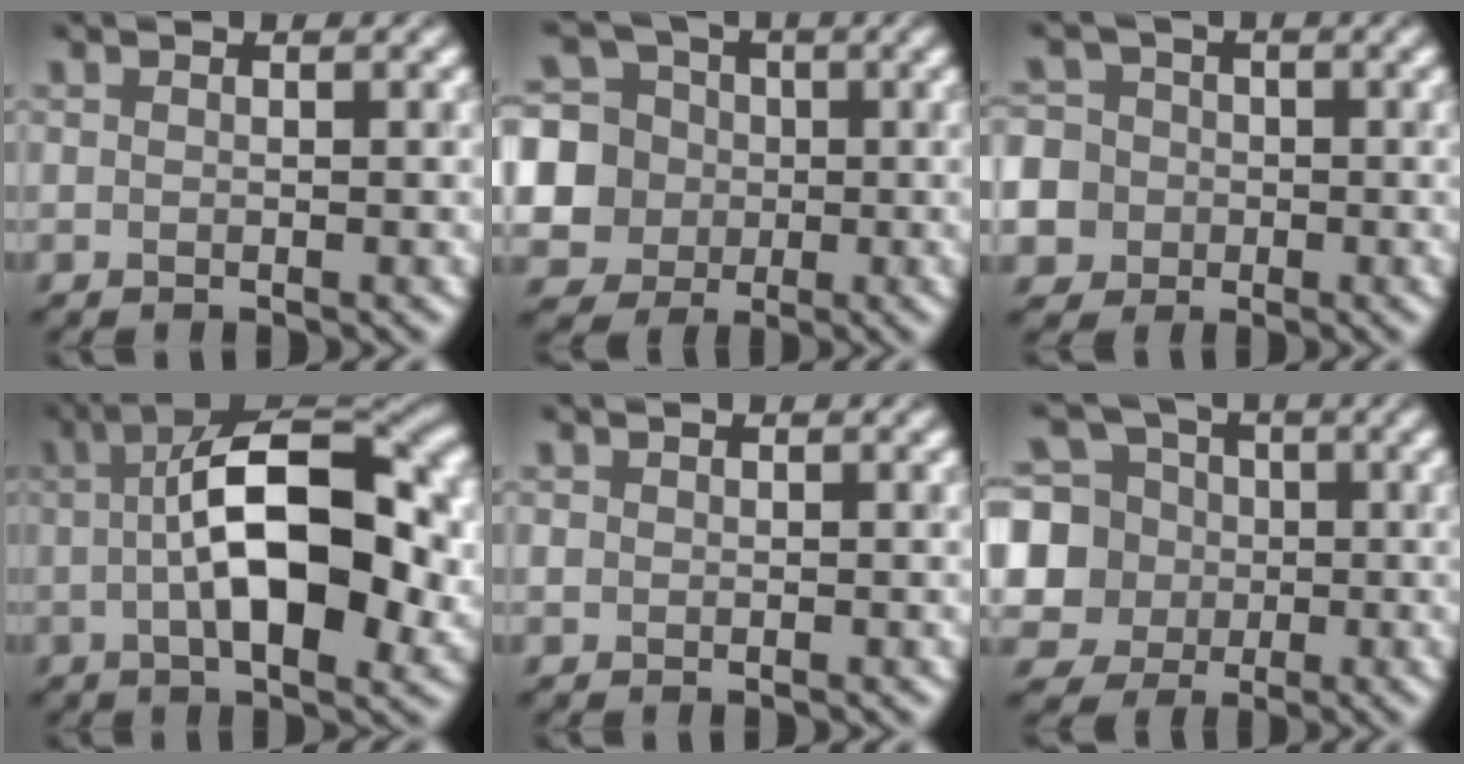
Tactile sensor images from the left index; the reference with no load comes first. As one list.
[{"total": 7.5, "force": [-0.3, 7.1, 2.4], "torque": [-0.063, 0.013, -0.032]}, {"total": 10.2, "force": [-3.4, 9.3, 2.4], "torque": [-0.075, -0.010, -0.093]}, {"total": 12.6, "force": [-0.1, 5.2, 11.4], "torque": [-0.165, 0.017, -0.009]}, {"total": 0.7, "force": [0.0, 0.7, 0.1], "torque": [0.004, -0.003, -0.003]}, {"total": 8.8, "force": [-0.1, 8.2, 3.2], "torque": [-0.088, 0.013, -0.032]}]